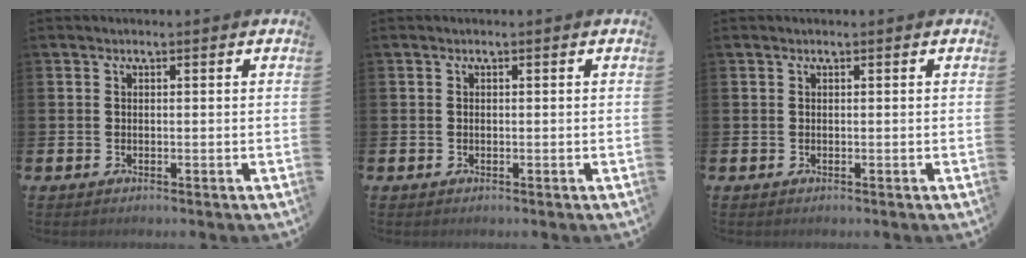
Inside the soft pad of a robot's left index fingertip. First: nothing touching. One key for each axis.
{"total": 0.0}
{"total": 0.0}